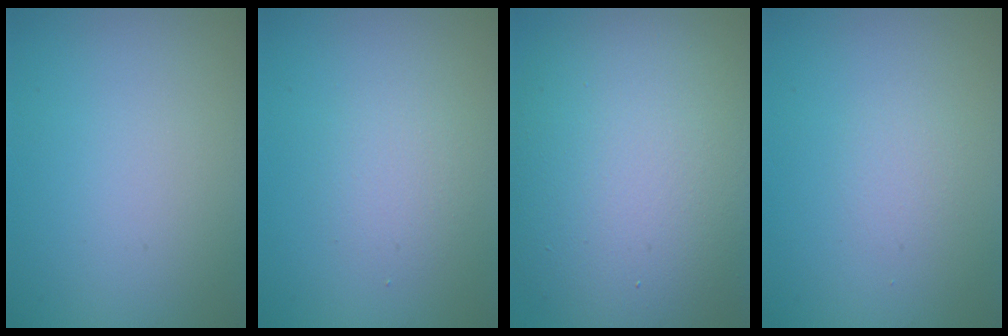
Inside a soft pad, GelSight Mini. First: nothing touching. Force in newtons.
{"total": 2.0, "press": 2.0, "slide": 0.0}
{"total": 13.8, "press": 13.8, "slide": 1.2}
{"total": 1.0, "press": 0.9, "slide": 0.1}